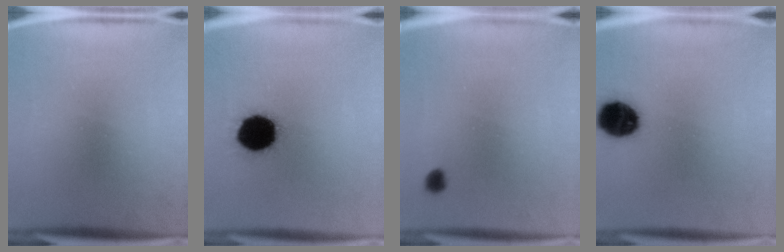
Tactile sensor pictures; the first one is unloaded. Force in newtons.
{"total": 18.4}
{"total": 1.8}
{"total": 11.6}